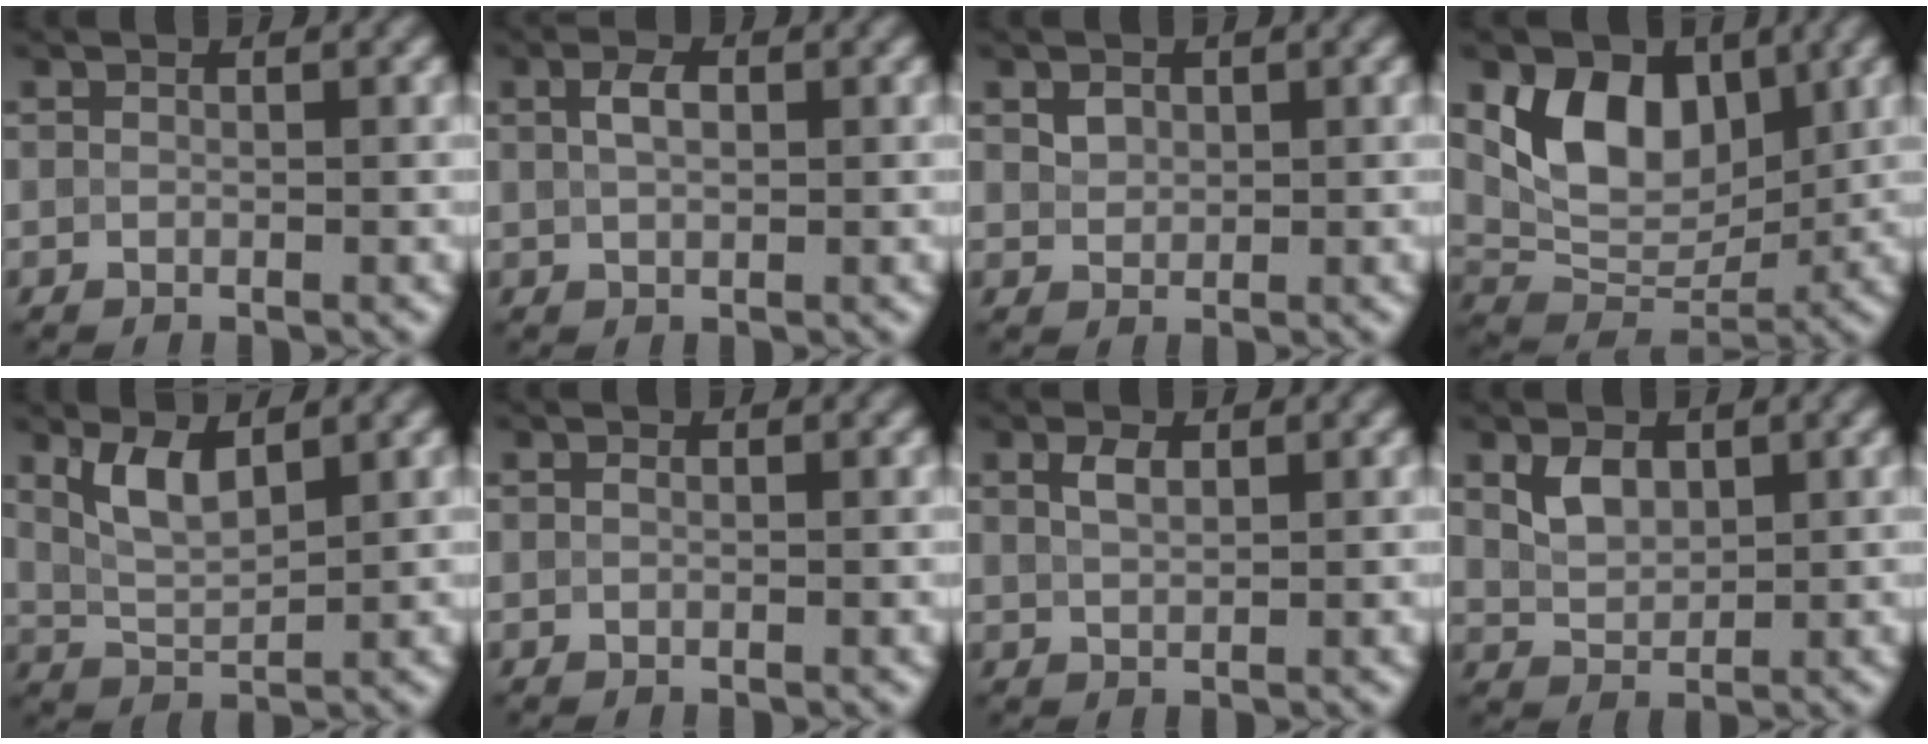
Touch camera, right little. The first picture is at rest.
{"total": 2.2, "force": [0.6, 1.2, 1.7], "torque": [-0.036, 0.003, 0.010]}
{"total": 1.2, "force": [0.6, 1.0, 0.5], "torque": [-0.010, -0.001, 0.013]}
{"total": 7.7, "force": [2.7, 5.1, 5.1], "torque": [-0.082, -0.008, 0.046]}
{"total": 3.6, "force": [1.9, 1.4, 2.7], "torque": [-0.059, -0.005, 0.042]}
{"total": 0.0}
{"total": 1.8, "force": [0.9, 0.9, 1.3], "torque": [-0.028, 0.003, 0.019]}
{"total": 2.7, "force": [1.2, 1.7, 1.6], "torque": [-0.035, -0.001, 0.027]}